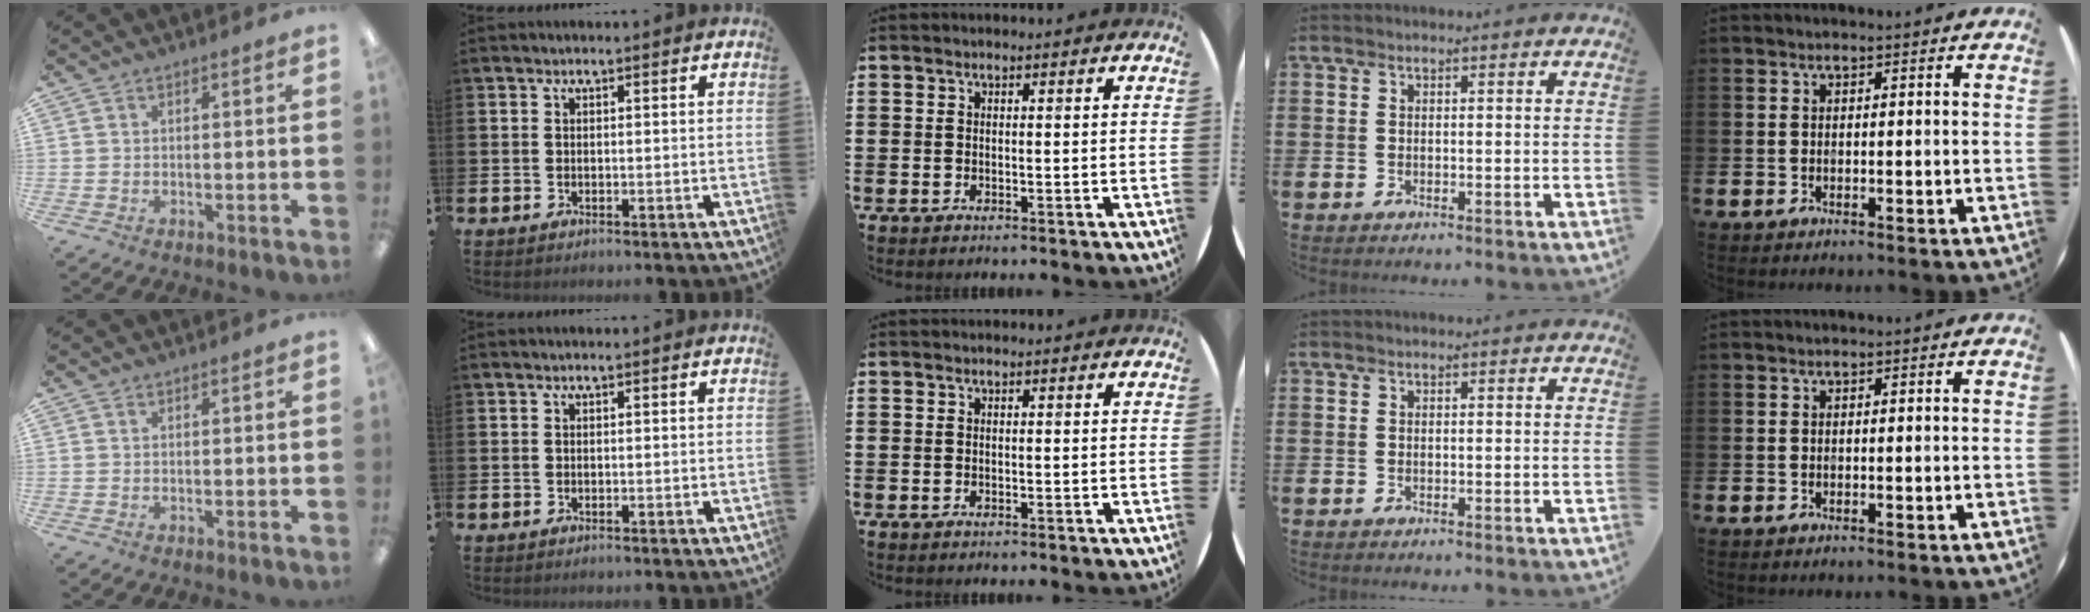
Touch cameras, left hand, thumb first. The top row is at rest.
{}